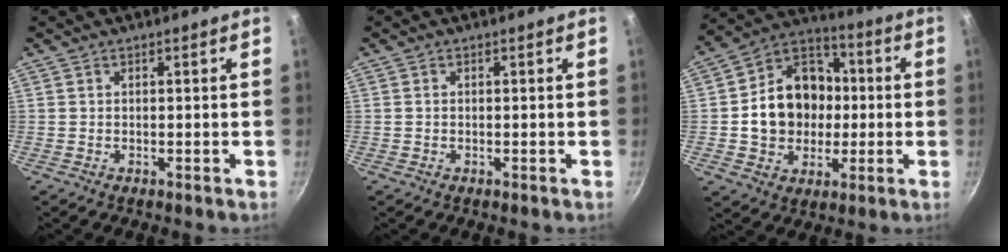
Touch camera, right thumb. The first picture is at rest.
{"total": 0.0}
{"total": 16.4, "force": [-0.4, 13.6, 9.2], "torque": [-0.121, 0.034, -0.012]}